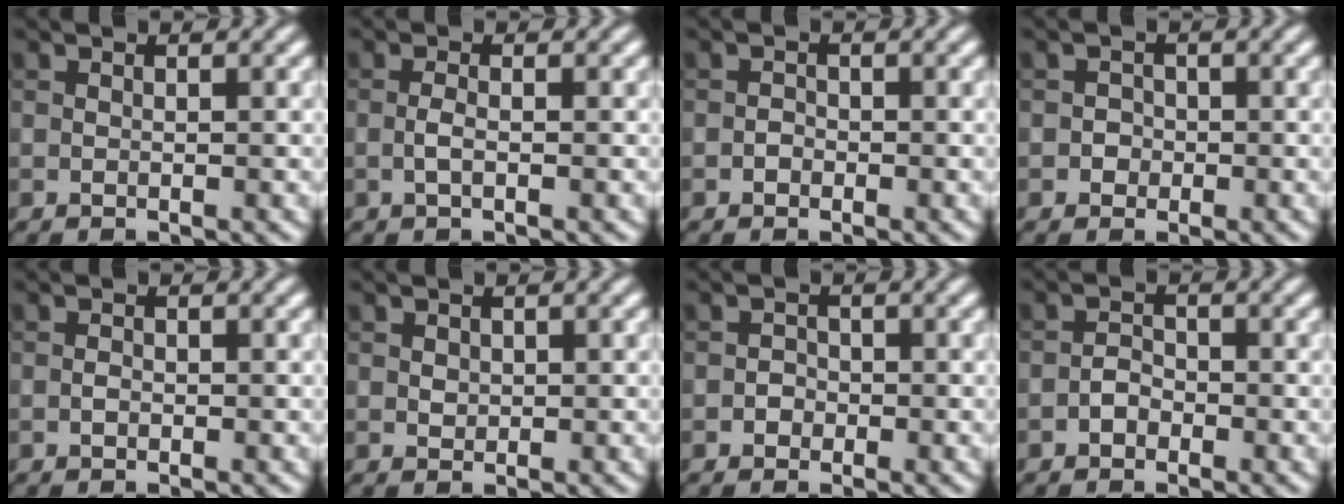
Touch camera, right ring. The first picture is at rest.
{"total": 1.1, "force": [-0.3, 0.3, 1.1], "torque": [-0.025, 0.000, -0.007]}
{"total": 0.7, "force": [-0.4, 0.5, 0.2], "torque": [-0.001, 0.001, -0.007]}
{"total": 1.1, "force": [-0.3, 1.0, 0.2], "torque": [0.007, 0.002, -0.007]}
{"total": 0.5, "force": [-0.2, 0.3, 0.4], "torque": [-0.007, 0.002, -0.005]}
{"total": 0.8, "force": [0.3, 0.6, 0.3], "torque": [-0.006, -0.001, 0.007]}
{"total": 0.9, "force": [-0.4, 0.8, 0.2], "torque": [0.003, 0.002, -0.008]}
{"total": 1.4, "force": [-0.7, 1.0, 0.6], "torque": [-0.011, 0.006, -0.016]}